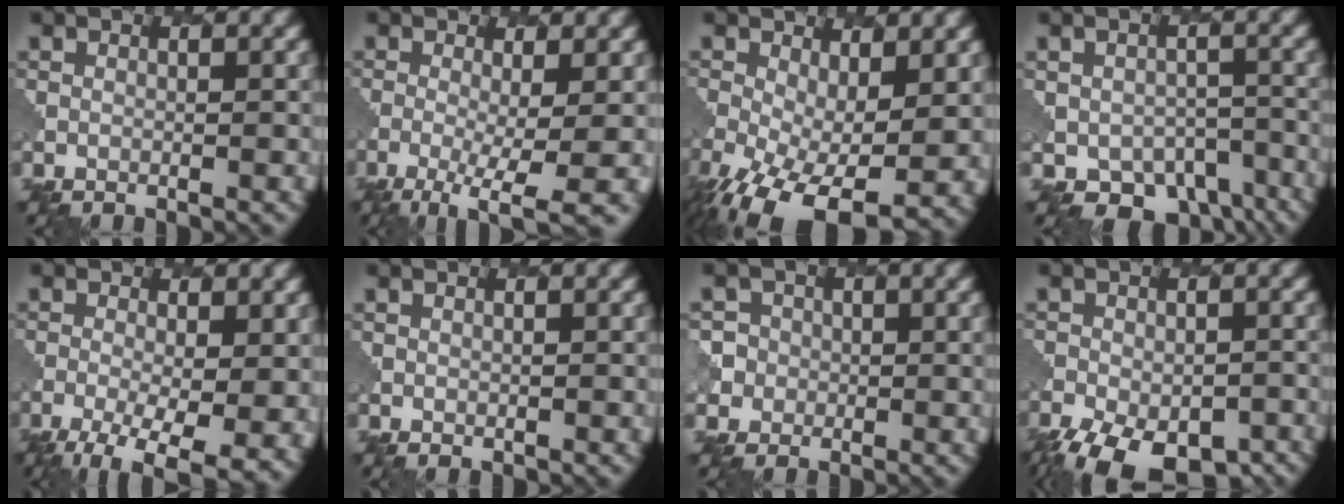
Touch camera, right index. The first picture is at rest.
{"total": 6.8, "force": [-2.6, 1.8, 6.0], "torque": [-0.096, -0.014, -0.045]}
{"total": 10.1, "force": [-2.8, 5.2, 8.1], "torque": [-0.171, -0.044, -0.035]}
{"total": 6.2, "force": [-3.8, 4.1, 2.9], "torque": [-0.035, -0.029, -0.046]}
{"total": 8.1, "force": [-3.3, 3.0, 6.7], "torque": [-0.111, -0.022, -0.047]}
{"total": 0.8, "force": [0.2, 0.6, 0.4], "torque": [-0.010, -0.003, 0.003]}
{"total": 4.1, "force": [0.1, 4.1, 0.5], "torque": [0.003, 0.020, -0.022]}
{"total": 11.8, "force": [-8.5, 5.4, 6.1], "torque": [-0.101, -0.036, -0.116]}